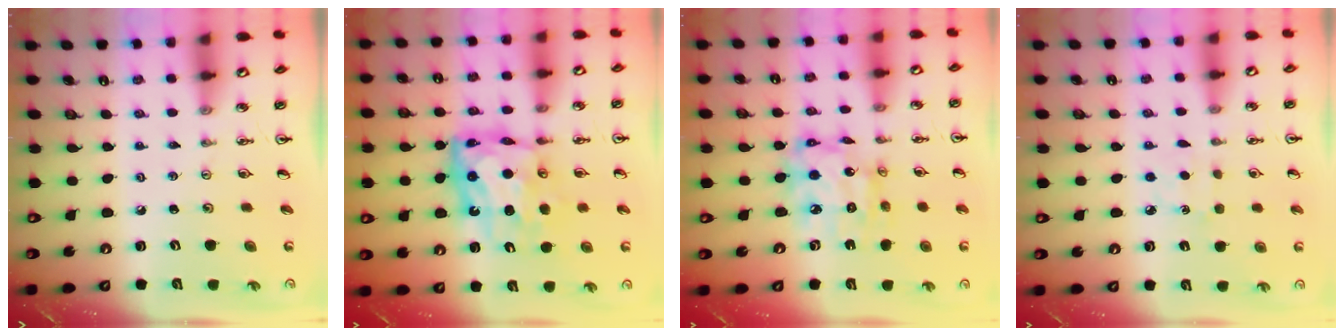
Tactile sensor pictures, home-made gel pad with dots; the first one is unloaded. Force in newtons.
{"total": 12.4, "press": 12.3, "slide": 1.0}
{"total": 12.9, "press": 12.8, "slide": 1.7}
{"total": 3.7, "press": 3.7, "slide": 0.4}